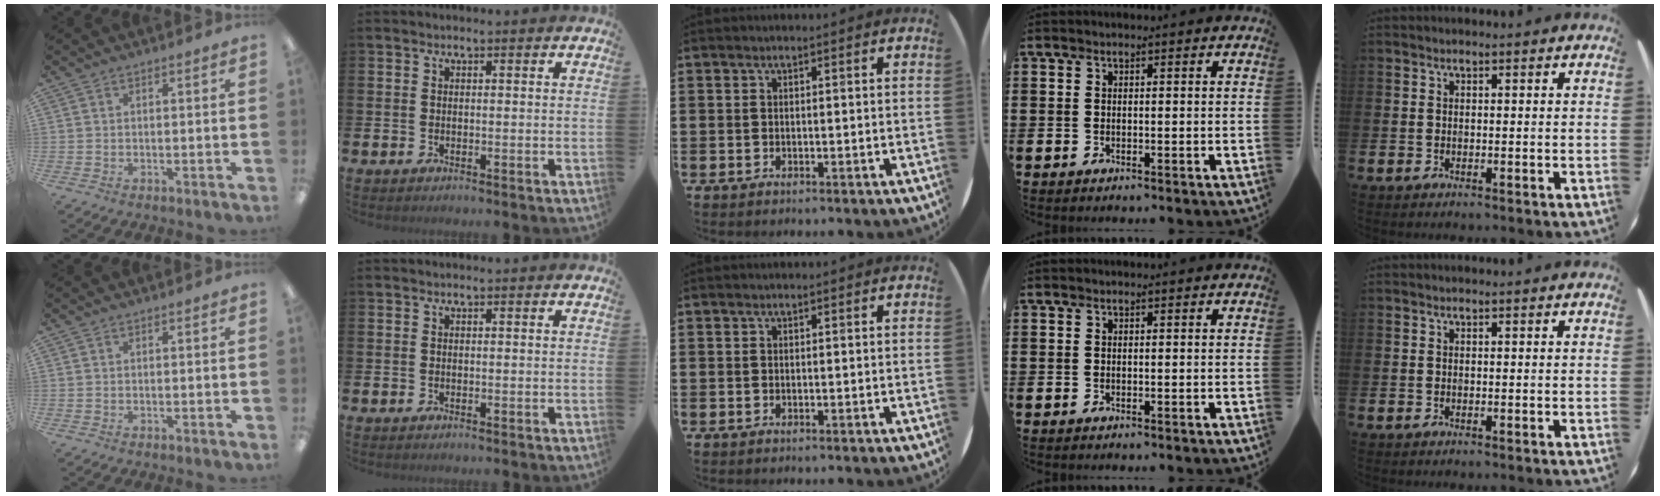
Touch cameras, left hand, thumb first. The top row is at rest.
{}